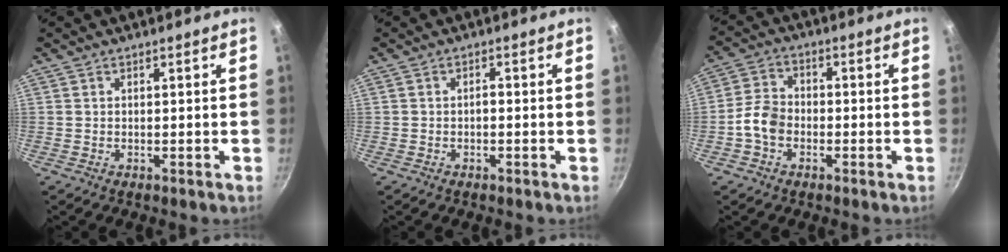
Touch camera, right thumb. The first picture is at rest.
{"total": 1.0, "force": [-0.4, 0.5, 0.7], "torque": [-0.010, 0.009, -0.006]}
{"total": 5.8, "force": [-2.1, 4.3, 3.4], "torque": [-0.052, 0.025, -0.050]}